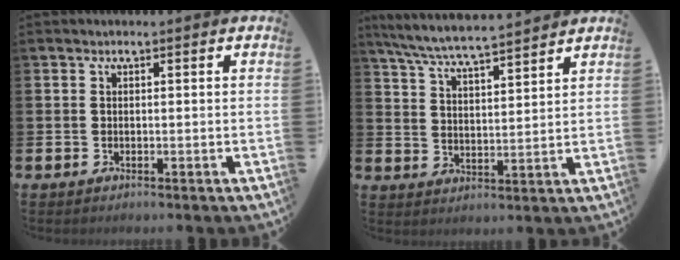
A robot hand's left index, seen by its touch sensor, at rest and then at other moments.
{"total": 6.6, "force": [6.4, 0.0, 1.8], "torque": [-0.062, -0.038, 0.114]}